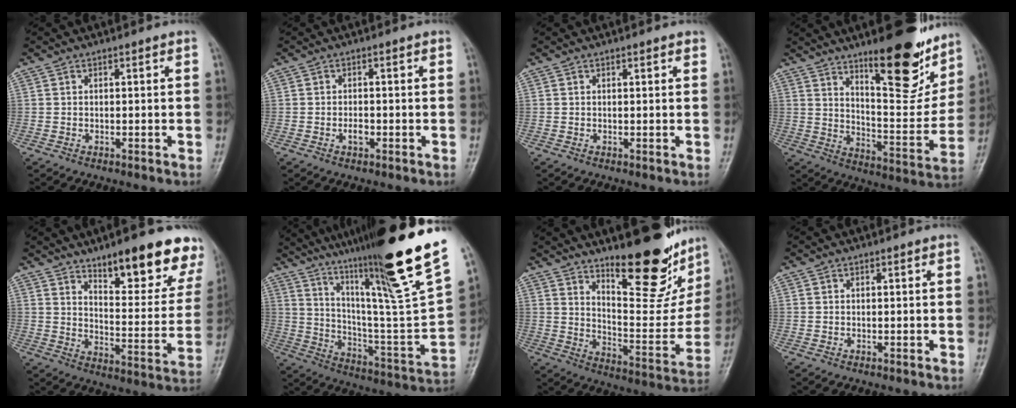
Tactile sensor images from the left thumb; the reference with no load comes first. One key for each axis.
{"total": 1.7, "fx": -0.6, "fy": 1.0, "fz": 1.2, "tx": -0.019, "ty": 0.004, "tz": -0.012}
{"total": 0.8, "fx": 0.6, "fy": 0.3, "fz": 0.5, "tx": -0.007, "ty": -0.002, "tz": 0.006}
{"total": 19.1, "fx": 12.6, "fy": 6.1, "fz": 13.0, "tx": -0.131, "ty": -0.085, "tz": 0.195}
{"total": 17.5, "fx": 11.6, "fy": 5.8, "fz": 11.7, "tx": -0.097, "ty": -0.067, "tz": 0.163}
{"total": 32.1, "fx": 21.6, "fy": 2.6, "fz": 23.6, "tx": -0.359, "ty": -0.109, "tz": 0.338}
{"total": 20.5, "fx": 14.6, "fy": 6.7, "fz": 12.6, "tx": -0.122, "ty": -0.110, "tz": 0.221}
{"total": 0.0}